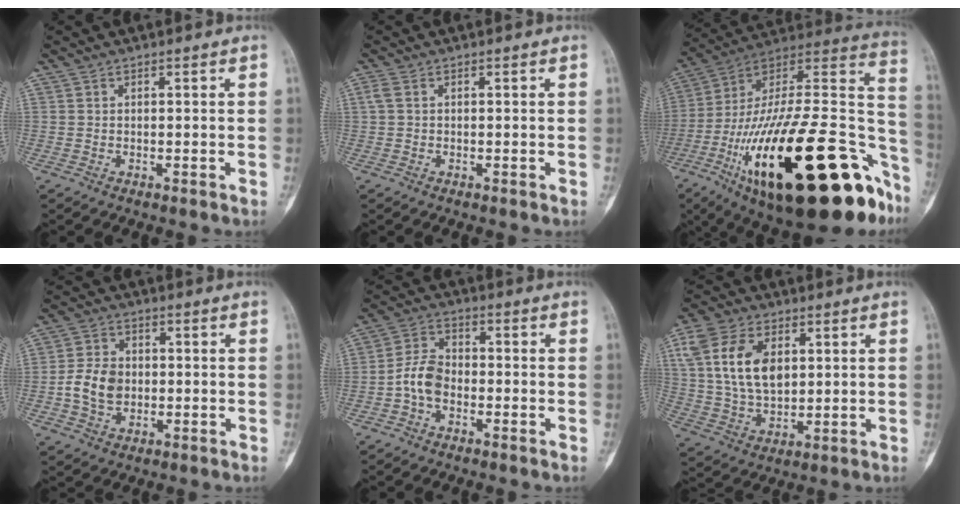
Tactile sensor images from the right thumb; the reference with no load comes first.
{"total": 1.4, "force": [0.3, 0.7, 1.1], "torque": [-0.036, 0.008, 0.007]}
{"total": 42.6, "force": [-16.8, 15.4, 36.0], "torque": [-0.505, 0.052, -0.268]}
{"total": 7.6, "force": [-0.9, 5.8, 4.9], "torque": [-0.082, 0.011, -0.019]}
{"total": 6.5, "force": [-2.1, 4.4, 4.4], "torque": [-0.079, 0.025, -0.051]}
{"total": 13.9, "force": [3.7, 8.7, 10.2], "torque": [-0.191, -0.005, 0.075]}